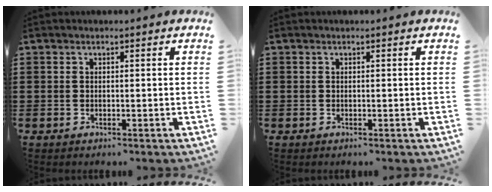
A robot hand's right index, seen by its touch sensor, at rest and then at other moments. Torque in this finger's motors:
{"motor_torque": [0.00, 0.00, 0.00, 0.00]}